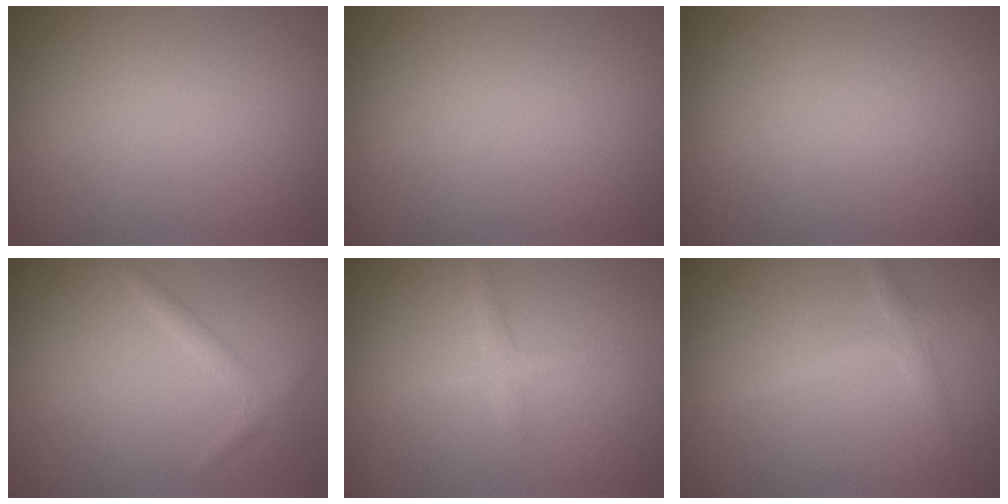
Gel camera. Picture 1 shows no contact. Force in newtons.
{"total": 0.0}
{"total": 0.0}
{"total": 1.3, "press": 1.3, "slide": 0.0}
{"total": 1.4, "press": 1.4, "slide": 0.0}
{"total": 1.8, "press": 1.8, "slide": 0.1}